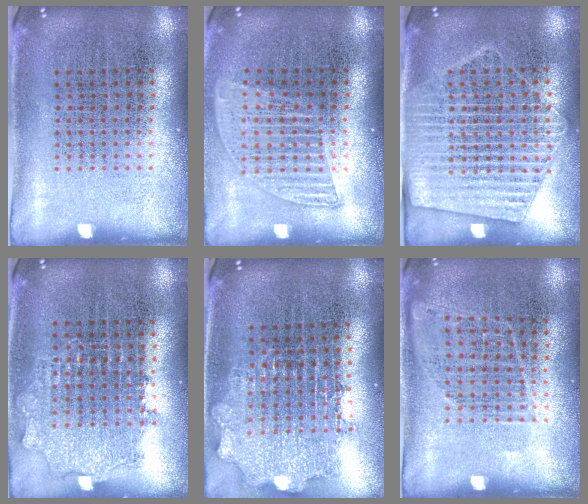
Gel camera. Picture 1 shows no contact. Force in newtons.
{"total": 1.2, "press": 1.1, "slide": 0.5}
{"total": 2.0, "press": 1.8, "slide": 0.9}
{"total": 0.9, "press": 0.9, "slide": 0.2}
{"total": 1.8, "press": 1.4, "slide": 1.1}
{"total": 0.9, "press": 0.9, "slide": 0.3}